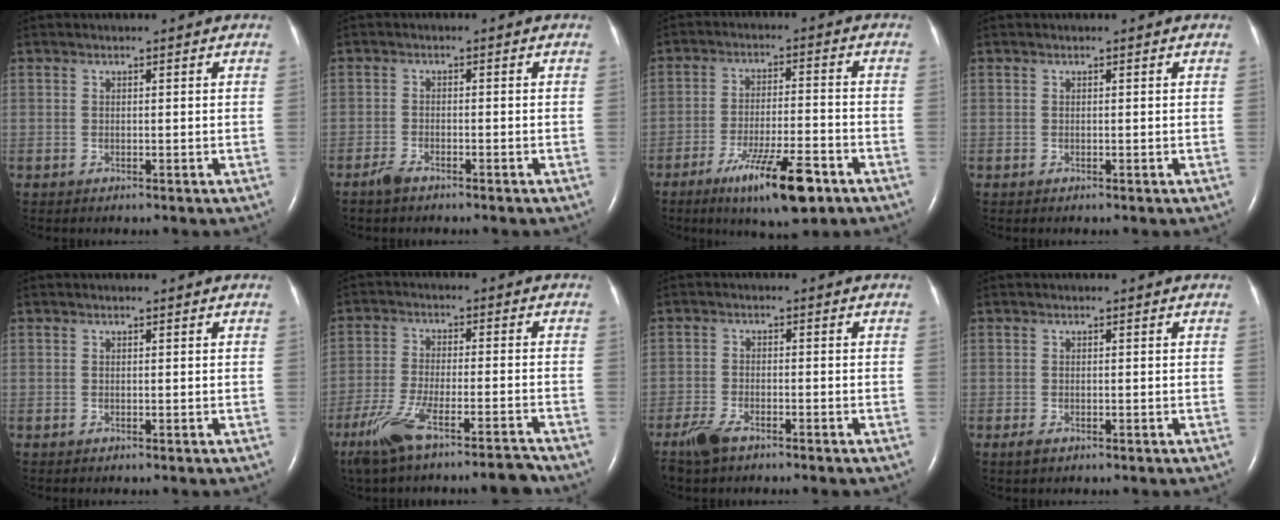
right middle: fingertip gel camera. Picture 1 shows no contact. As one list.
[{"total": 2.1, "force": [-1.7, 0.5, 1.0], "torque": [-0.031, -0.003, -0.032]}, {"total": 11.4, "force": [-6.8, 1.5, 9.0], "torque": [-0.160, -0.021, -0.108]}, {"total": 0.0}, {"total": 0.0}, {"total": 9.8, "force": [-7.5, 0.9, 6.3], "torque": [-0.121, -0.014, -0.135]}, {"total": 4.1, "force": [-3.1, 1.1, 2.4], "torque": [-0.059, -0.006, -0.058]}, {"total": 1.2, "force": [-0.7, 0.6, 0.8], "torque": [-0.020, -0.001, -0.011]}]